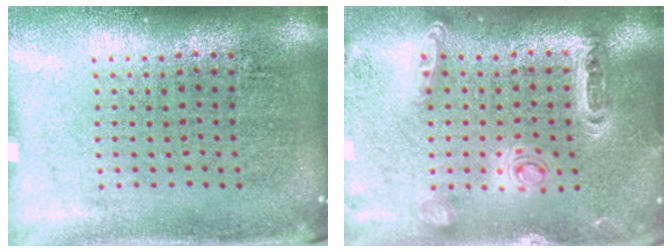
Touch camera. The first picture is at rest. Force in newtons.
{"total": 1.5, "press": 1.4, "slide": 0.2}